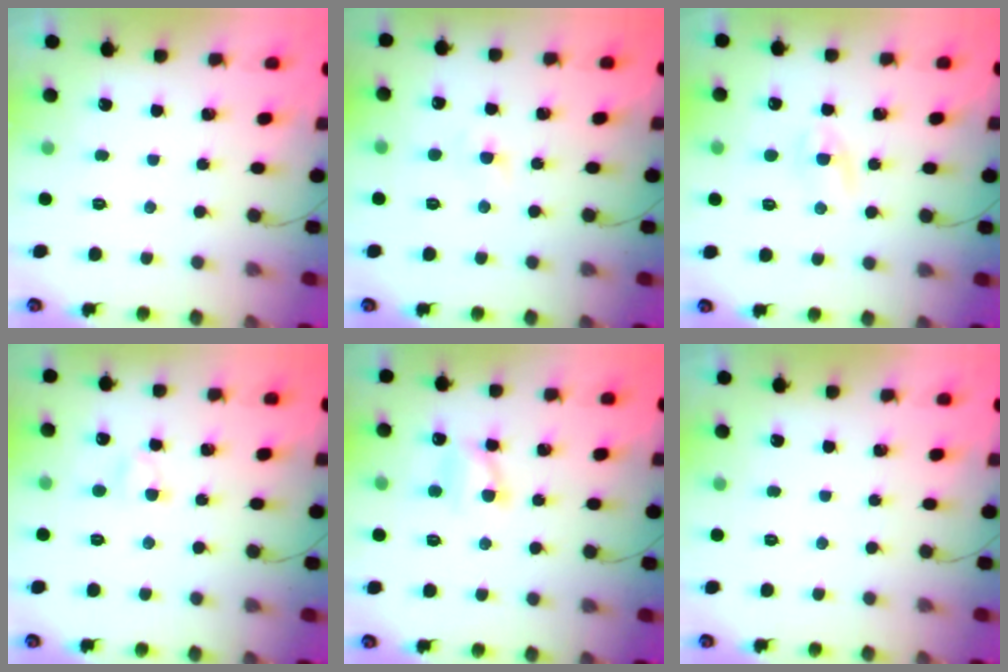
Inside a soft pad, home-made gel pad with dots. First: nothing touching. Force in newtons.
{"total": 1.9, "press": 1.7, "slide": 0.8}
{"total": 2.2, "press": 2.0, "slide": 0.9}
{"total": 3.3, "press": 3.1, "slide": 1.1}
{"total": 6.2, "press": 6.2, "slide": 0.6}
{"total": 0.0}